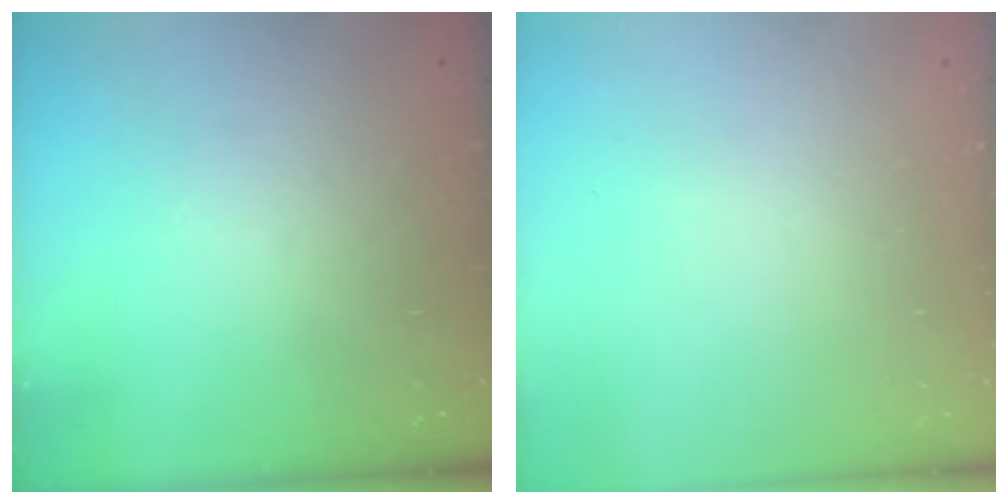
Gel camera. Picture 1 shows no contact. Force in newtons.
{"total": 0.0}